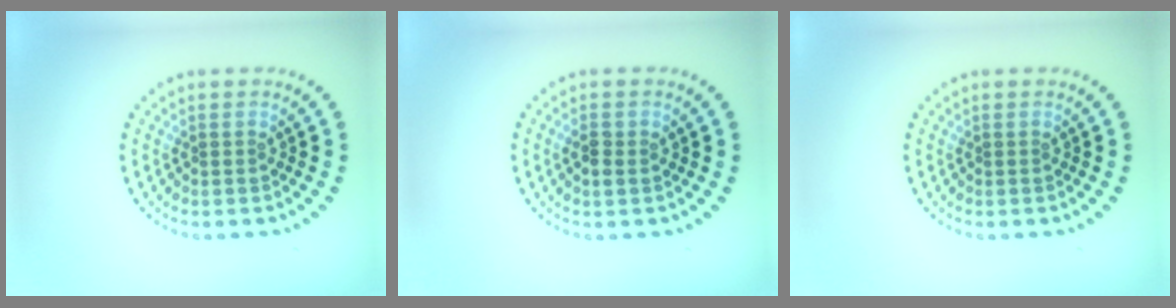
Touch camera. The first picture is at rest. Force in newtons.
{"total": 1.5, "press": 1.5, "slide": 0.1}
{"total": 0.0}